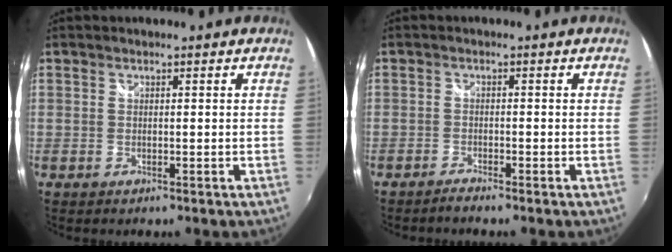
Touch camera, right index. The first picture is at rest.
{"total": 1.5, "force": [-1.5, 0.0, 0.4], "torque": [-0.018, -0.003, -0.031]}